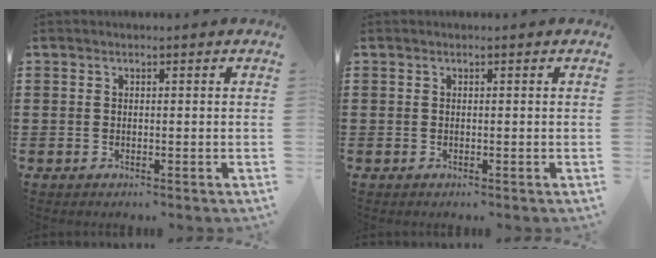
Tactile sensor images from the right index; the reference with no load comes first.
{"total": 0.0}